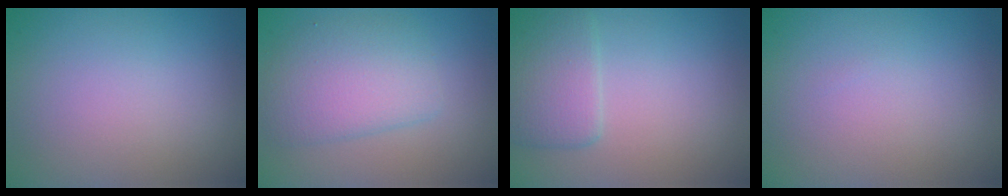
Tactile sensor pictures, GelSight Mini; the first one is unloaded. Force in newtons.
{"total": 4.2, "press": 4.2, "slide": 0.0}
{"total": 3.4, "press": 3.4, "slide": 0.4}
{"total": 0.0}